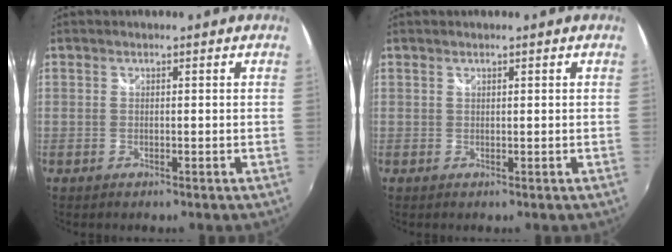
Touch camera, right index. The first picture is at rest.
{"total": 0.0}